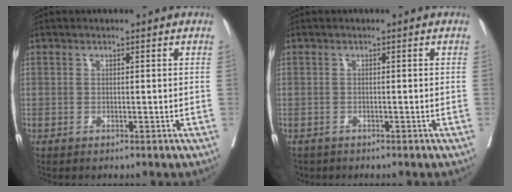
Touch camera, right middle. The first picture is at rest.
{"total": 2.7, "force": [-2.1, 1.6, 0.4], "torque": [-0.009, -0.003, -0.036]}